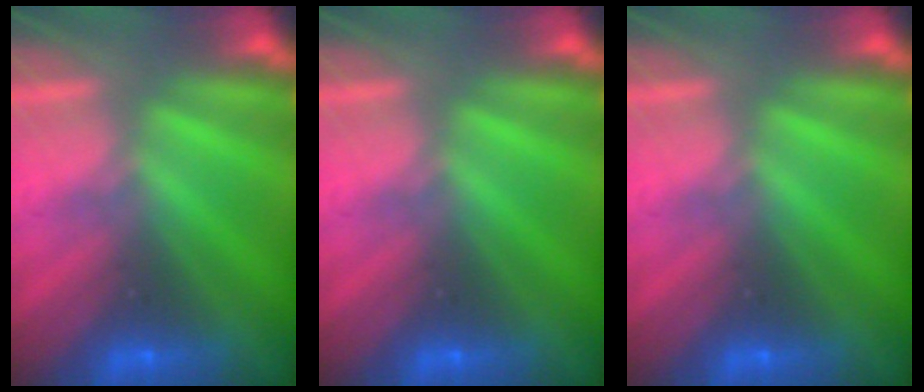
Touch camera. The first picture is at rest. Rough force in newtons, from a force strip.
{"total": 0.0}
{"total": 0.0}